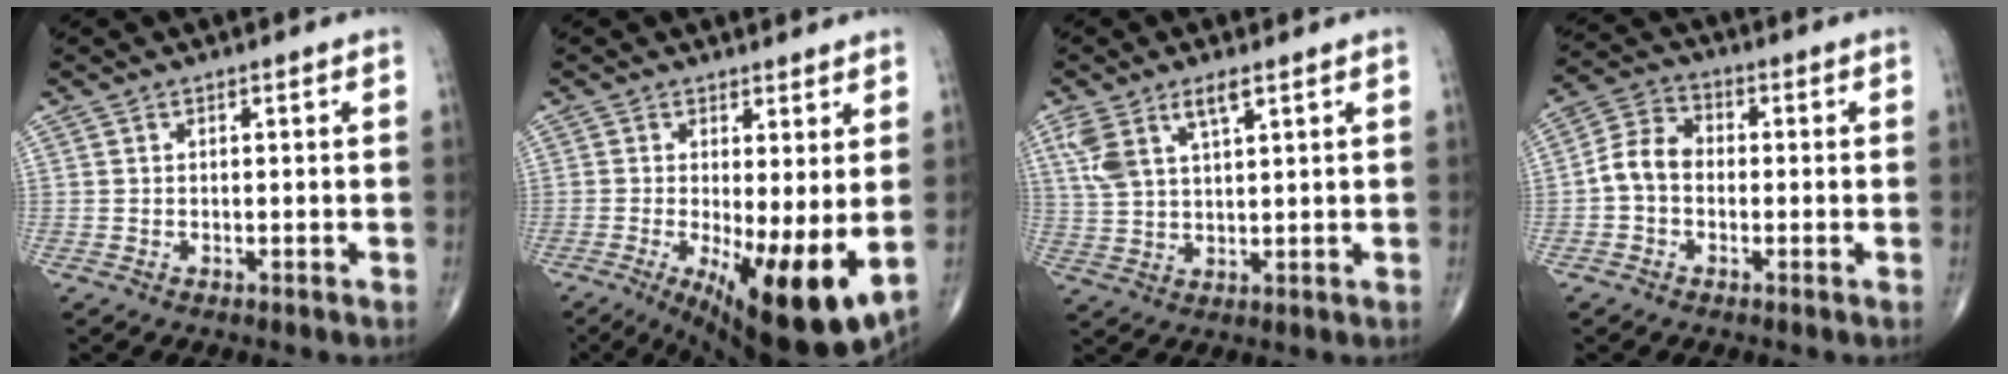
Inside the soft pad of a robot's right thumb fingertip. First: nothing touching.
{"total": 14.6, "force": [-2.0, 4.6, 13.7], "torque": [-0.206, -0.033, -0.015]}
{"total": 7.6, "force": [4.0, 2.8, 5.8], "torque": [-0.124, -0.008, 0.085]}
{"total": 6.8, "force": [-1.0, 5.1, 4.3], "torque": [-0.070, 0.026, -0.033]}